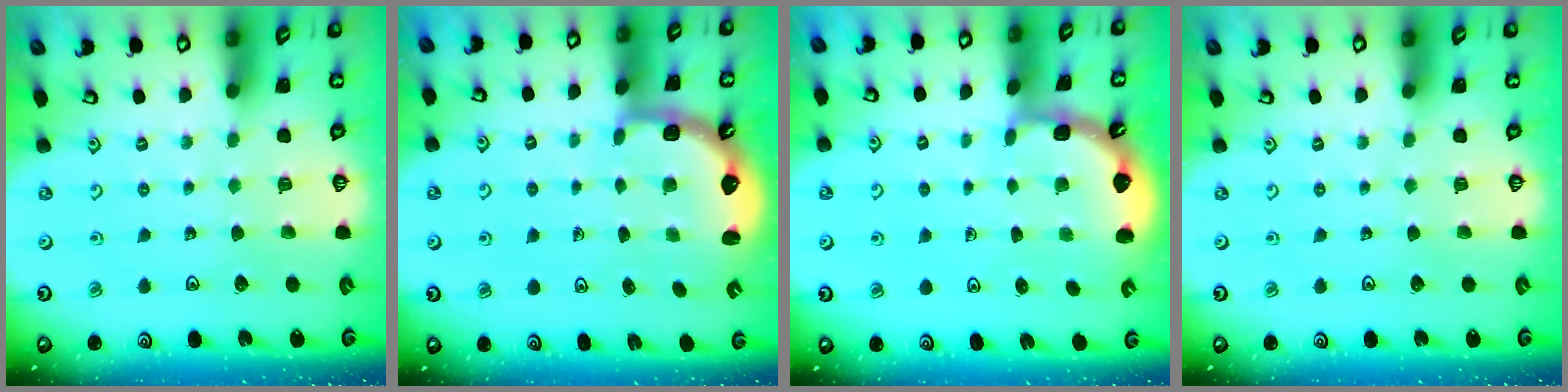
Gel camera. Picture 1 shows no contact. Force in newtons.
{"total": 2.8, "press": 2.2, "slide": 1.8}
{"total": 2.0, "press": 2.0, "slide": 0.2}
{"total": 0.0}